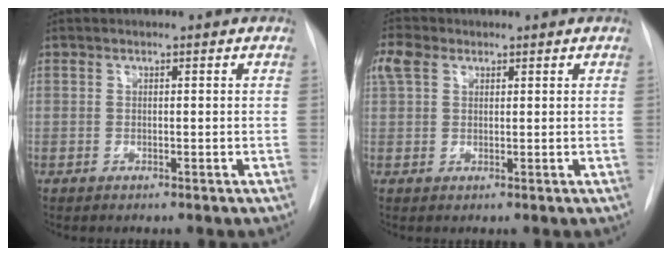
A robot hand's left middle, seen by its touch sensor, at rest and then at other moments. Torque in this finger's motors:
{"motor_torque": [0.40, -0.32, 0.31, 0.16]}